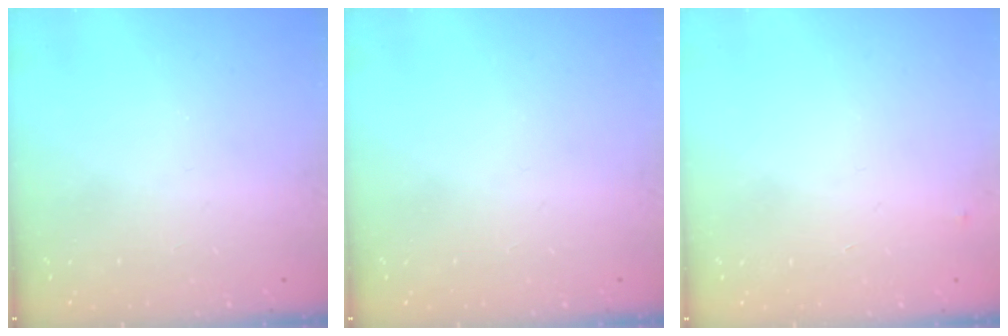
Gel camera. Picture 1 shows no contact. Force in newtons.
{"total": 0.0}
{"total": 2.5, "press": 2.5, "slide": 0.4}